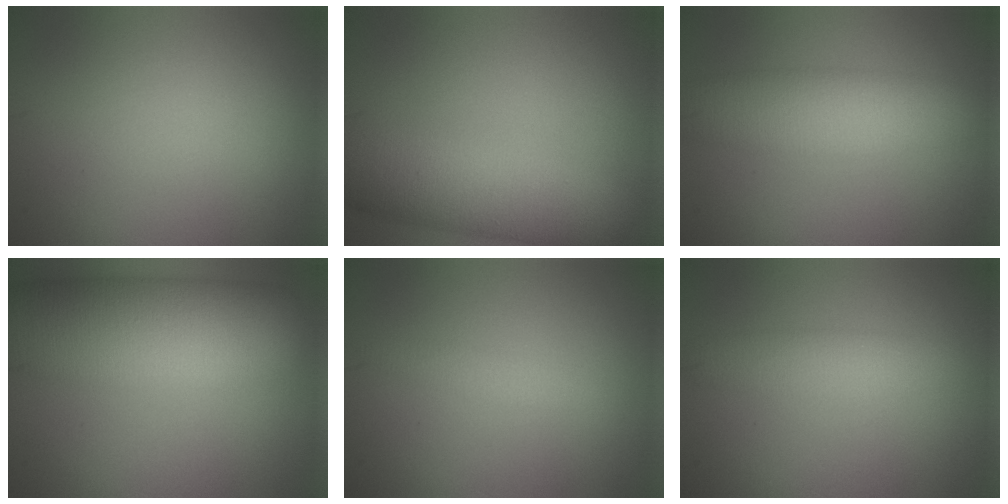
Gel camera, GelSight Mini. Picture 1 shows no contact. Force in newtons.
{"total": 7.4, "press": 7.4, "slide": 0.2}
{"total": 6.3, "press": 6.3, "slide": 0.2}
{"total": 12.3, "press": 12.2, "slide": 0.9}
{"total": 1.4, "press": 1.4, "slide": 0.1}
{"total": 3.2, "press": 3.2, "slide": 0.2}